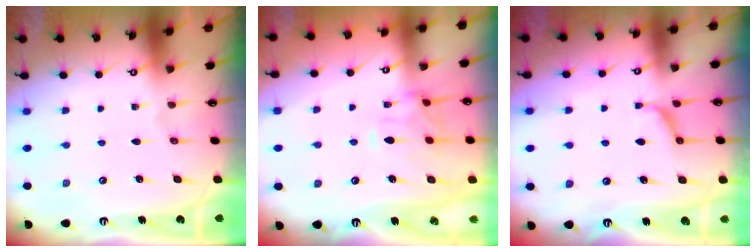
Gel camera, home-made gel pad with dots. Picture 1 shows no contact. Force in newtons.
{"total": 3.2, "press": 3.0, "slide": 1.2}
{"total": 0.0}